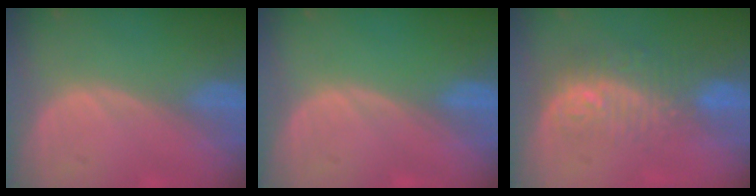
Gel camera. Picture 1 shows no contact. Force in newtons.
{"total": 0.0}
{"total": 9.7, "press": 8.0, "slide": 5.5}